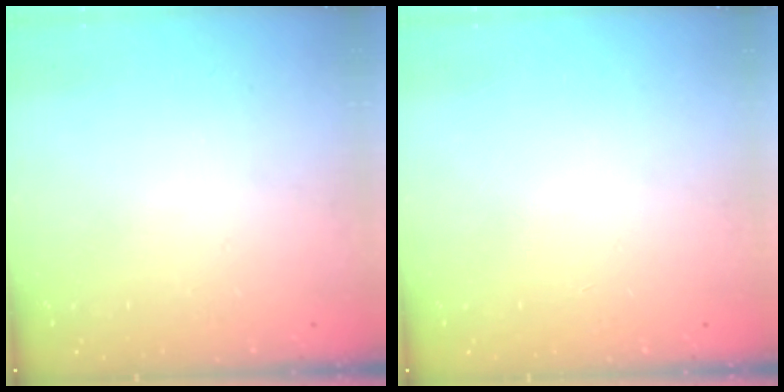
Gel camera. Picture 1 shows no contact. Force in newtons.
{"total": 0.0}